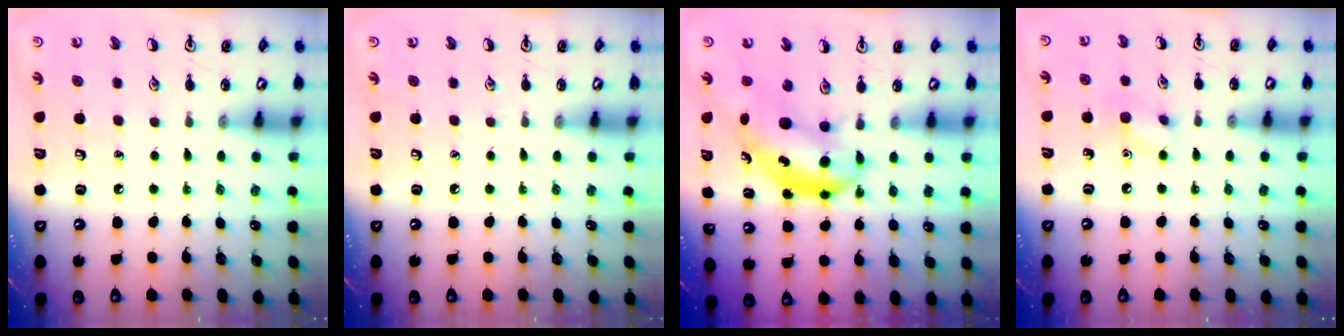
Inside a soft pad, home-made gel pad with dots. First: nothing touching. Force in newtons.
{"total": 0.0}
{"total": 6.1, "press": 6.0, "slide": 1.2}
{"total": 6.3, "press": 6.2, "slide": 1.1}